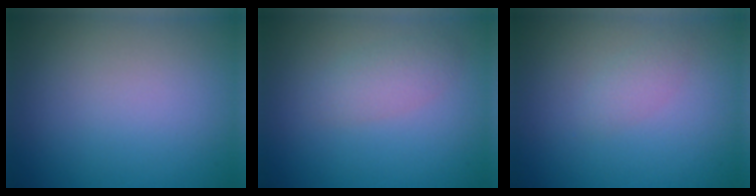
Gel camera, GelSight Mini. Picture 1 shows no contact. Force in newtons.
{"total": 1.9, "press": 1.9, "slide": 0.1}
{"total": 1.1, "press": 1.1, "slide": 0.0}